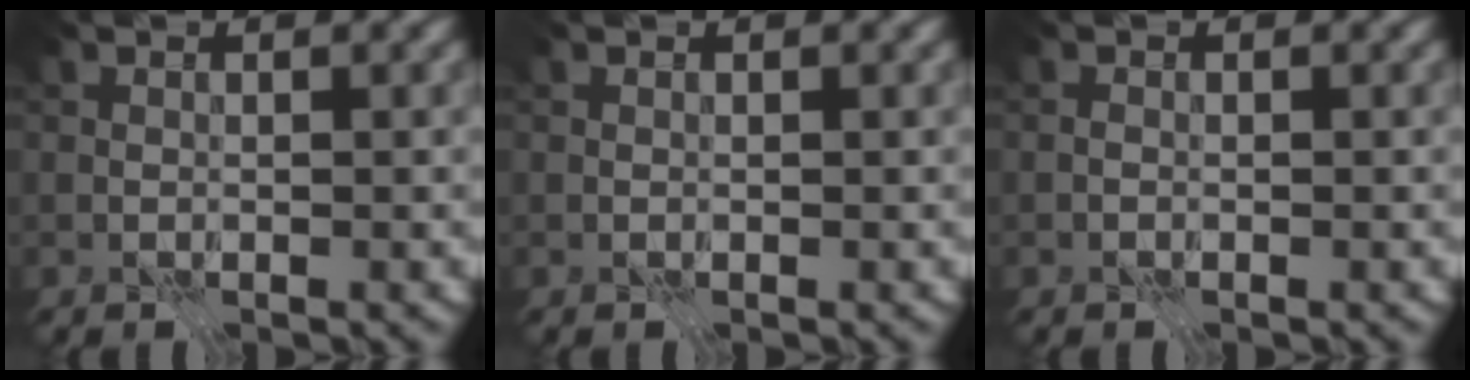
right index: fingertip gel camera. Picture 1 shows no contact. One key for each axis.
{"total": 0.0}
{"total": 0.7, "fx": -0.5, "fy": 0.3, "fz": 0.2, "tx": -0.002, "ty": -0.001, "tz": -0.011}